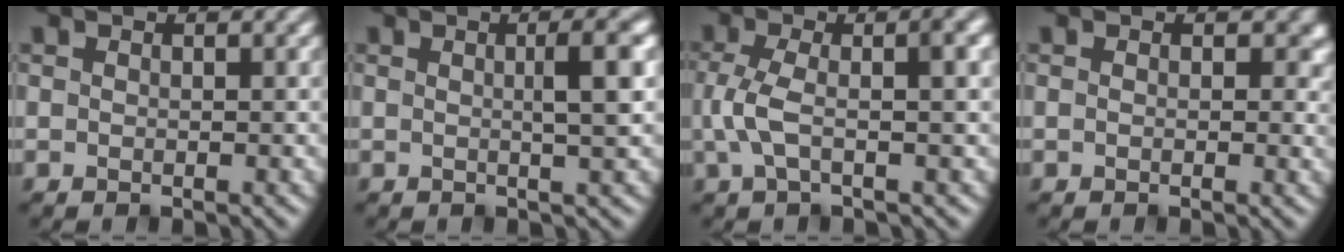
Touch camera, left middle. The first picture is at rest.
{"total": 3.4, "force": [0.5, 0.7, 3.3], "torque": [-0.040, 0.007, 0.001]}
{"total": 5.1, "force": [0.1, 1.7, 4.8], "torque": [-0.102, 0.004, -0.004]}
{"total": 1.6, "force": [0.2, 1.2, 1.1], "torque": [-0.011, -0.004, 0.000]}